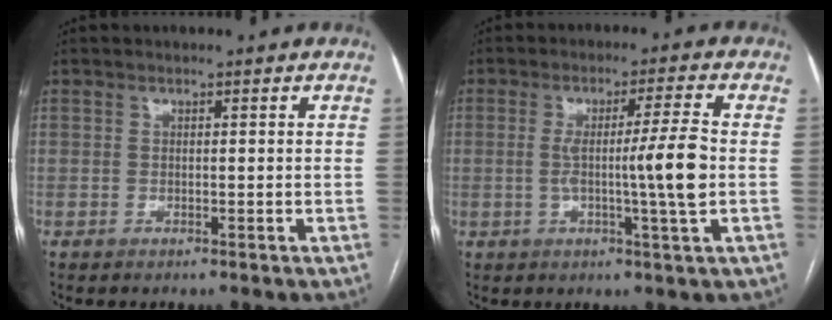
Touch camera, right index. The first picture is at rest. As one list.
[{"total": 8.5, "force": [-0.6, -1.2, 8.4], "torque": [-0.139, -0.003, -0.007]}]